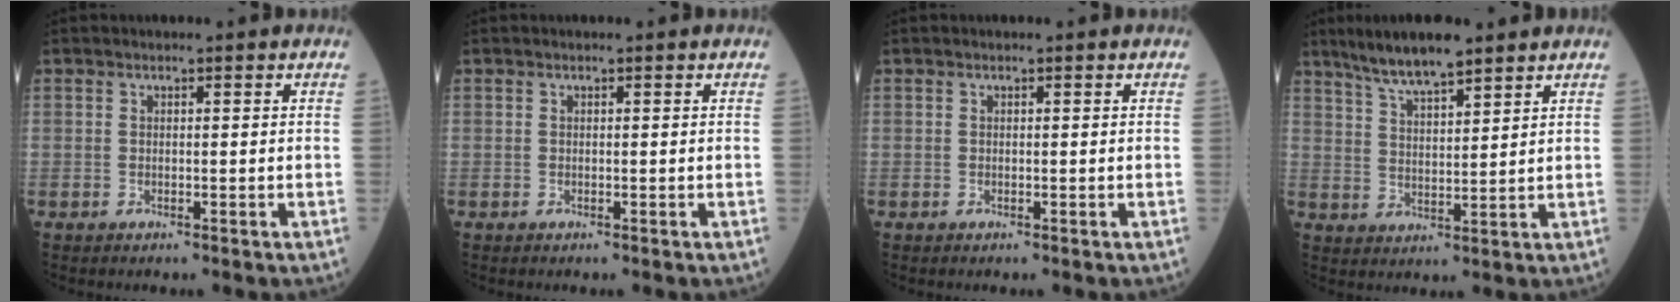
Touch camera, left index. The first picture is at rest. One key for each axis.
{"total": 0.0}
{"total": 0.0}
{"total": 8.0, "fx": 6.5, "fy": 1.1, "fz": 4.6, "tx": -0.095, "ty": 0.014, "tz": 0.122}